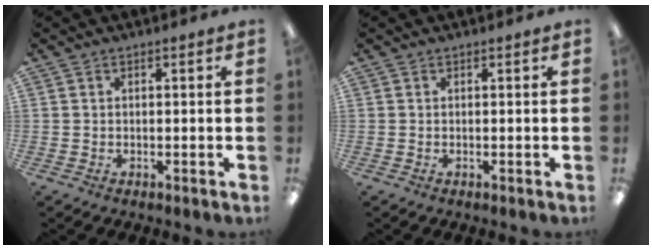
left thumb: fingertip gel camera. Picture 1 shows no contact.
{"total": 0.0}